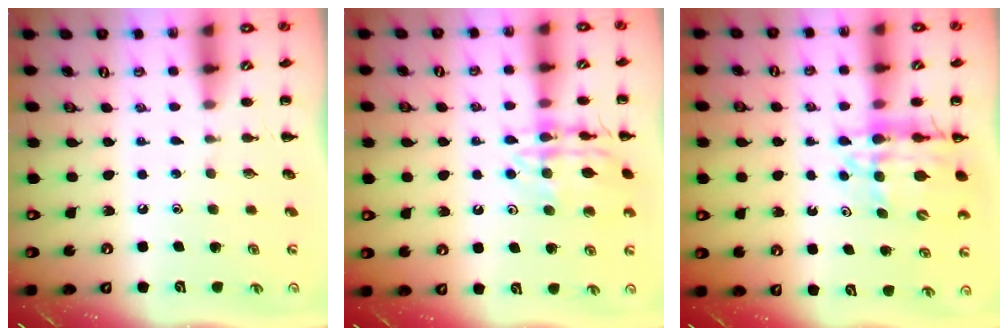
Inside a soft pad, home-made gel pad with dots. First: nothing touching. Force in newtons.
{"total": 13.8, "press": 13.8, "slide": 1.2}
{"total": 11.6, "press": 11.1, "slide": 3.3}